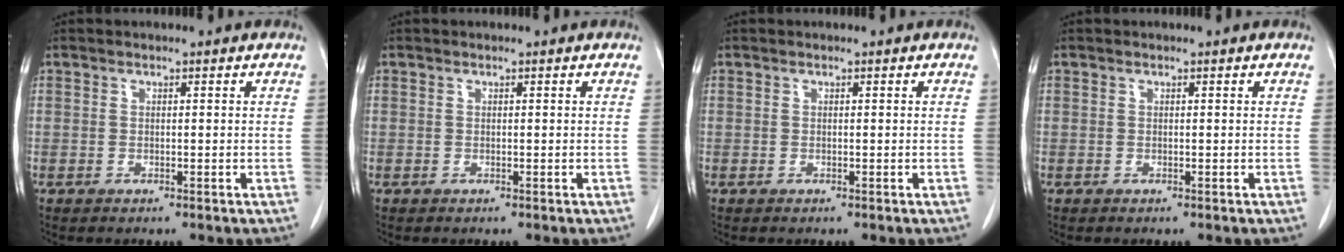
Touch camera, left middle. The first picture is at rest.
{"total": 0.0}
{"total": 0.0}
{"total": 0.0}